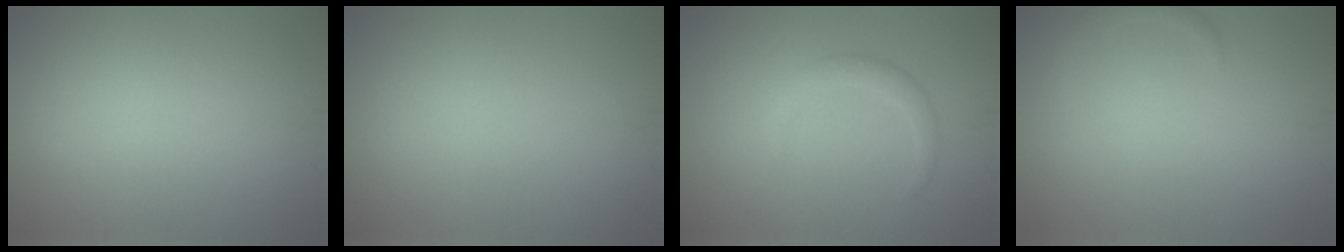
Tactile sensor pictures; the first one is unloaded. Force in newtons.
{"total": 0.0}
{"total": 1.8, "press": 1.7, "slide": 0.1}
{"total": 1.2, "press": 1.2, "slide": 0.1}